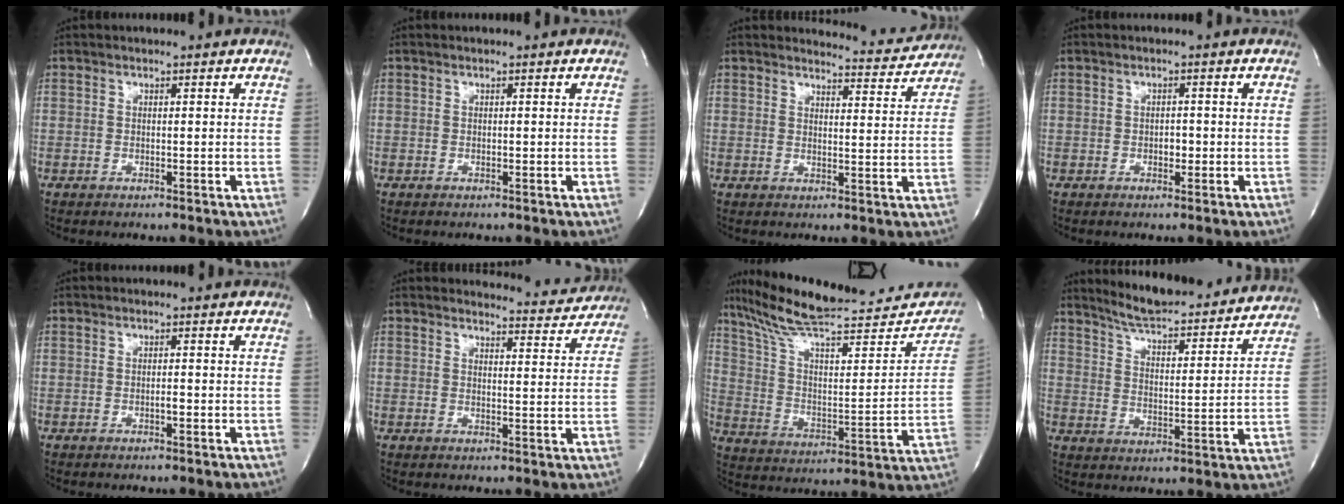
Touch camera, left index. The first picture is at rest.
{"total": 0.7, "force": [-0.7, 0.0, 0.0], "torque": [0.000, -0.005, -0.012]}
{"total": 5.8, "force": [5.7, 0.3, -0.7], "torque": [0.010, -0.025, 0.061]}
{"total": 1.6, "force": [-1.2, 0.7, 0.8], "torque": [-0.011, -0.003, -0.018]}
{"total": 1.2, "force": [-1.1, 0.0, 0.4], "torque": [-0.005, -0.004, -0.019]}
{"total": 5.2, "force": [5.1, 0.3, -0.8], "torque": [0.010, -0.021, 0.052]}
{"total": 26.9, "force": [23.1, 5.3, 12.8], "torque": [-0.199, -0.023, 0.325]}
{"total": 18.7, "force": [17.2, 2.7, 6.7], "torque": [-0.094, -0.020, 0.233]}